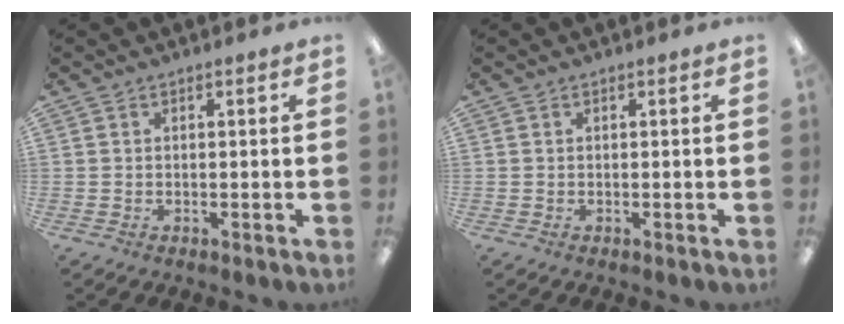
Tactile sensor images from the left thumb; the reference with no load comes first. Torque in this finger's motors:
{"motor_torque": [-0.01, 0.01, -0.08, 0.08, 0.00]}